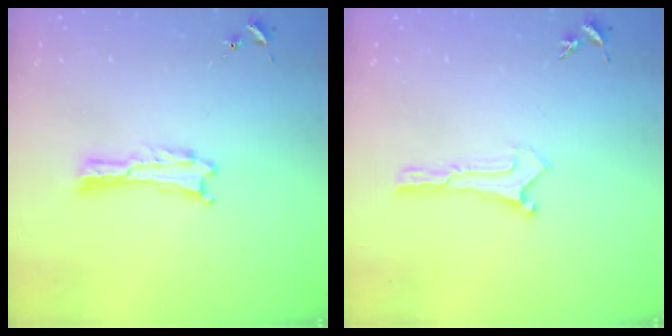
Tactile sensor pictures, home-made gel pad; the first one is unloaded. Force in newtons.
{"total": 0.0}